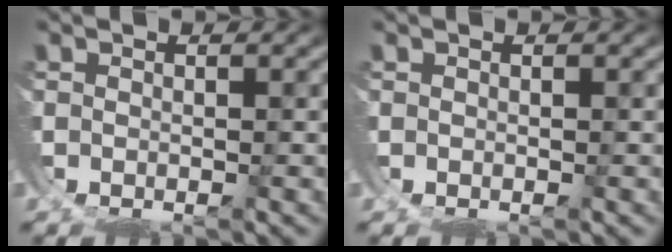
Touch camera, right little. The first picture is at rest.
{"total": 0.0}